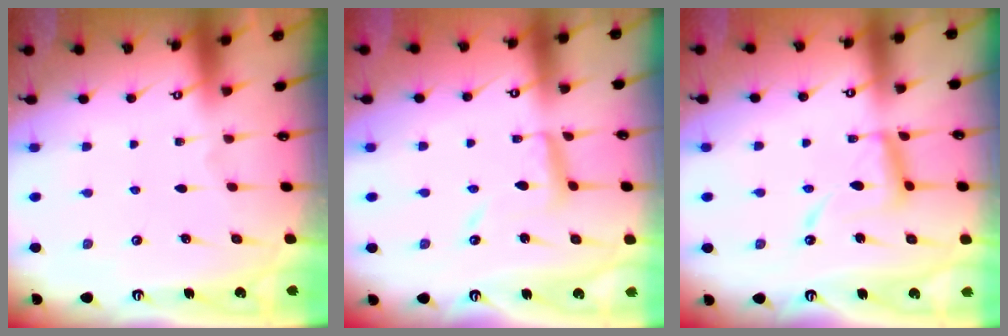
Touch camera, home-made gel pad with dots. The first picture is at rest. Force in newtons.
{"total": 9.6, "press": 9.5, "slide": 0.8}
{"total": 13.5, "press": 13.5, "slide": 1.2}